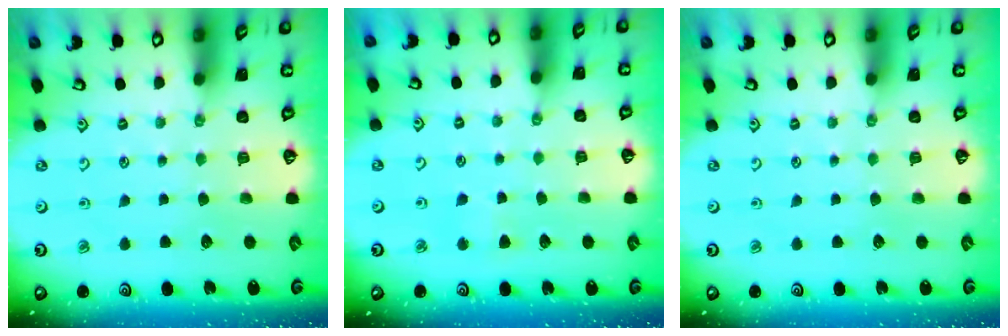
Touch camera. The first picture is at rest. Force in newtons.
{"total": 2.5, "press": 2.5, "slide": 0.5}
{"total": 0.0}